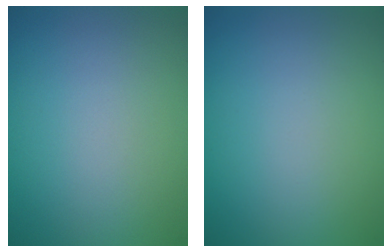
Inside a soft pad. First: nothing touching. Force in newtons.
{"total": 0.0}